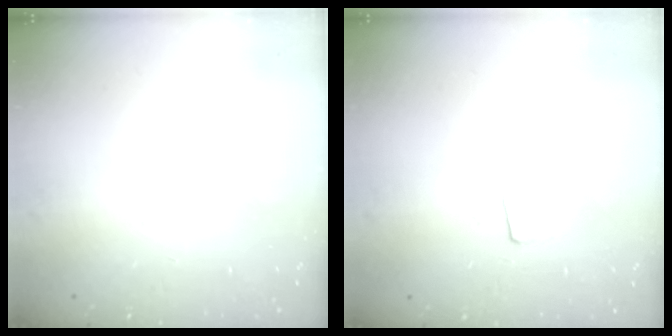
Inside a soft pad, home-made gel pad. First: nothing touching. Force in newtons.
{"total": 4.8, "press": 4.8, "slide": 0.6}